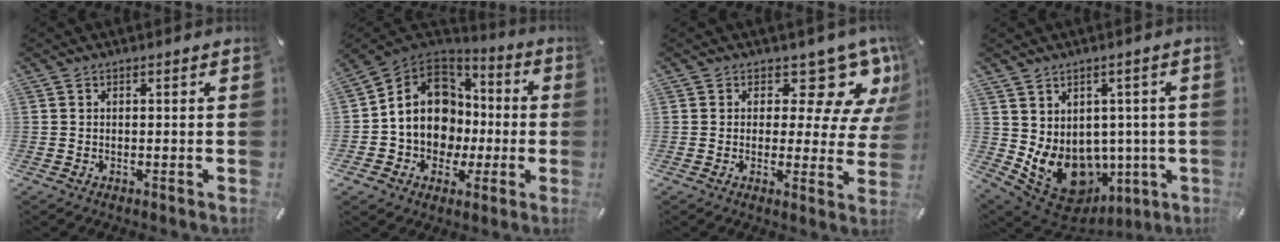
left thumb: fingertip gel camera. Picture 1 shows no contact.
{"total": 14.5, "force": [-0.1, 12.9, 6.7], "torque": [-0.137, 0.008, 0.010]}
{"total": 12.2, "force": [7.7, 5.7, 7.5], "torque": [-0.087, -0.065, 0.130]}
{"total": 11.6, "force": [-2.6, 9.8, 5.6], "torque": [-0.085, -0.018, -0.030]}